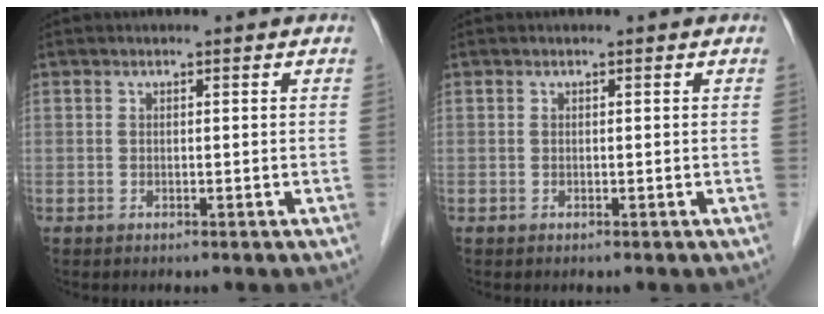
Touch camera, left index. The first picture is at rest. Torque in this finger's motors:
{"motor_torque": [0.09, 0.09, -0.01, 0.00]}